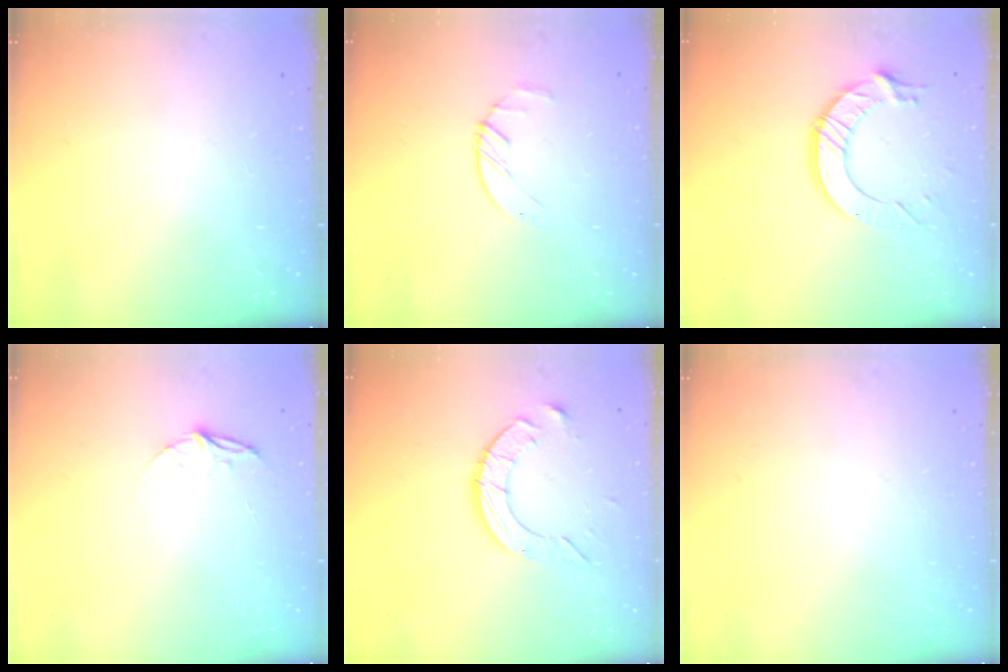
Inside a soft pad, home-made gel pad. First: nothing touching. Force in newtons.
{"total": 1.9, "press": 1.9, "slide": 0.3}
{"total": 11.8, "press": 11.8, "slide": 1.1}
{"total": 4.4, "press": 4.4, "slide": 0.4}
{"total": 9.8, "press": 9.8, "slide": 0.9}
{"total": 0.0}